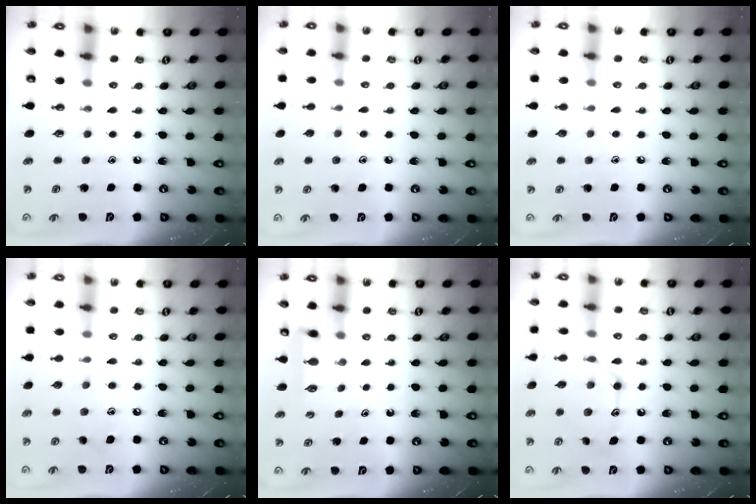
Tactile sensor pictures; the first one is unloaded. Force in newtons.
{"total": 6.5, "press": 6.5, "slide": 0.6}
{"total": 3.5, "press": 3.5, "slide": 0.4}
{"total": 8.2, "press": 8.2, "slide": 0.6}
{"total": 3.0, "press": 2.9, "slide": 0.4}
{"total": 15.7, "press": 15.6, "slide": 1.1}